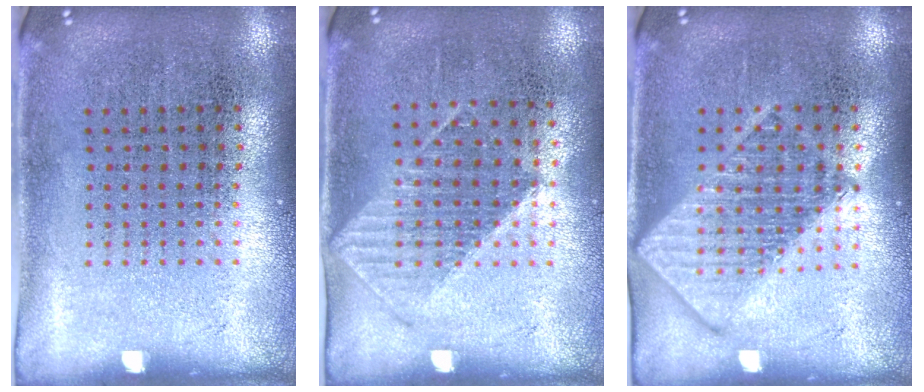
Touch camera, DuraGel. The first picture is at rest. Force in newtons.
{"total": 0.9, "press": 0.8, "slide": 0.4}
{"total": 2.8, "press": 2.8, "slide": 0.4}